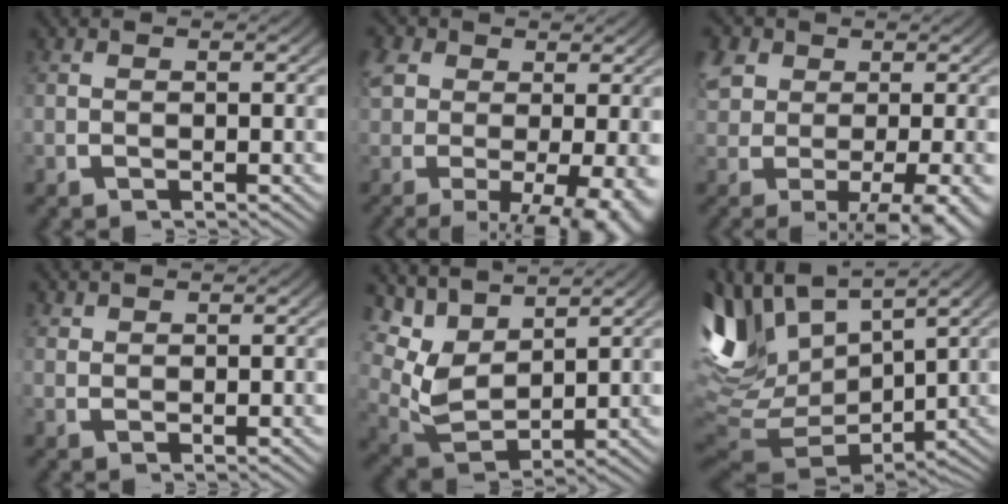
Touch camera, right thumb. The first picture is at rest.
{"total": 8.6, "force": [-2.7, 4.9, 6.6], "torque": [-0.106, -0.037, -0.017]}
{"total": 6.4, "force": [-1.5, 3.6, 5.1], "torque": [-0.096, -0.027, 0.002]}
{"total": 1.2, "force": [1.2, 0.0, 0.1], "torque": [0.002, 0.003, 0.028]}
{"total": 7.6, "force": [1.6, 5.0, 5.4], "torque": [-0.132, -0.020, 0.038]}
{"total": 12.8, "force": [1.1, 8.1, 9.9], "torque": [-0.239, -0.042, 0.046]}